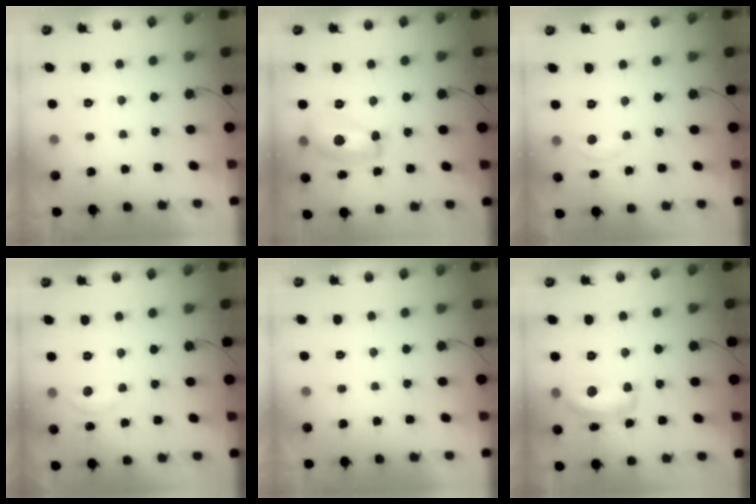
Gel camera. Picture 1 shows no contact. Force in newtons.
{"total": 14.9, "press": 14.9, "slide": 0.7}
{"total": 2.8, "press": 2.8, "slide": 0.3}
{"total": 5.9, "press": 5.9, "slide": 0.8}
{"total": 0.0}
{"total": 13.5, "press": 13.5, "slide": 0.9}